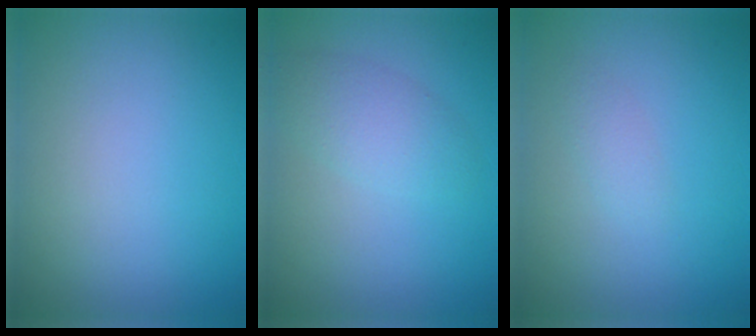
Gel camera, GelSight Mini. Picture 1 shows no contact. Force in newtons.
{"total": 2.8, "press": 2.8, "slide": 0.1}
{"total": 1.1, "press": 1.1, "slide": 0.0}